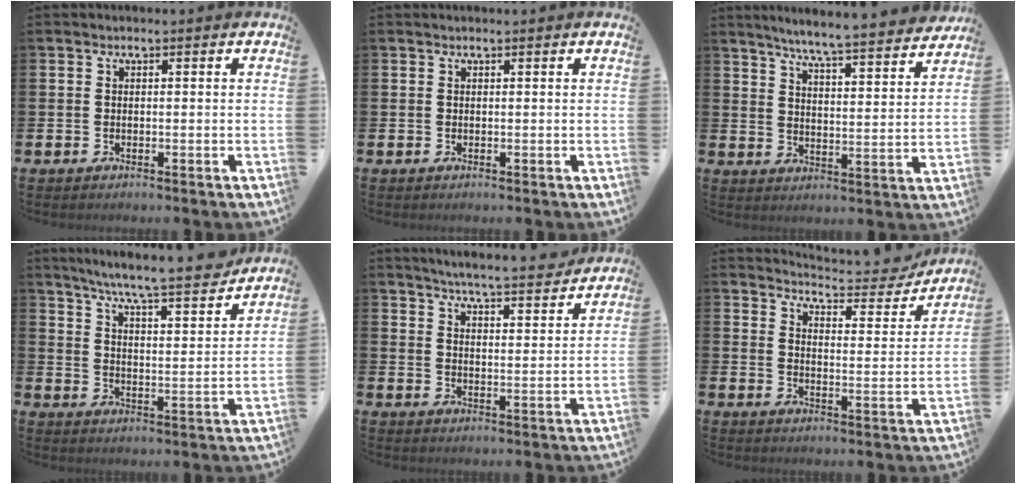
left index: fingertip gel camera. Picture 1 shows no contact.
{"total": 0.0}
{"total": 6.7, "force": [6.4, -0.3, 2.0], "torque": [-0.057, -0.050, 0.107]}
{"total": 8.2, "force": [7.7, -0.1, 2.9], "torque": [-0.079, -0.056, 0.131]}
{"total": 5.9, "force": [5.8, -0.1, 1.2], "torque": [-0.031, -0.048, 0.097]}
{"total": 5.7, "force": [5.5, 0.8, 1.0], "torque": [-0.031, -0.042, 0.093]}